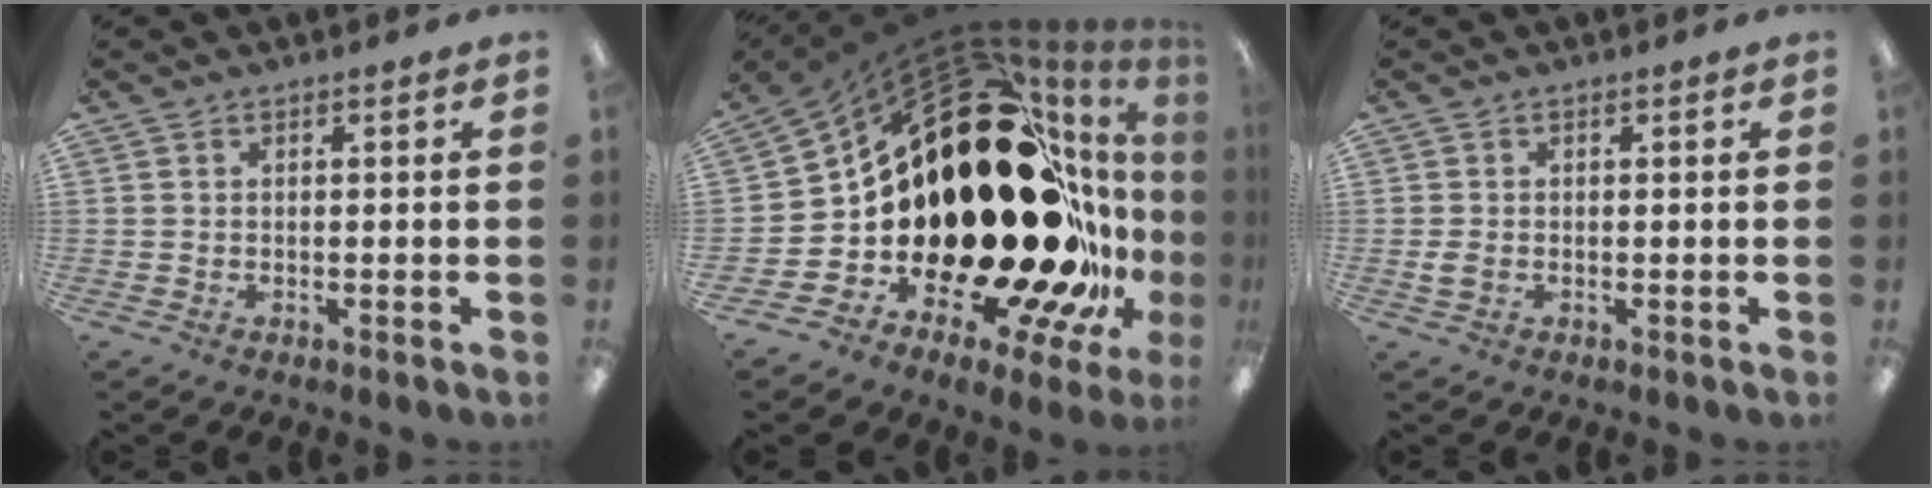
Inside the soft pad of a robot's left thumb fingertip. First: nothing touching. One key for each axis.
{"total": 44.5, "fx": 4.1, "fy": 20.8, "fz": 39.2, "tx": -0.574, "ty": -0.120, "tz": 0.141}
{"total": 2.3, "fx": -0.2, "fy": 1.7, "fz": 1.5, "tx": -0.034, "ty": 0.003, "tz": -0.006}